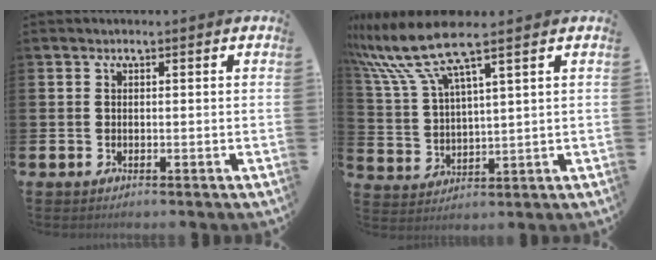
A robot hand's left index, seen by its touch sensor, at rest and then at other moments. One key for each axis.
{"total": 9.3, "fx": 7.3, "fy": 1.2, "fz": 5.5, "tx": -0.136, "ty": -0.022, "tz": 0.131}